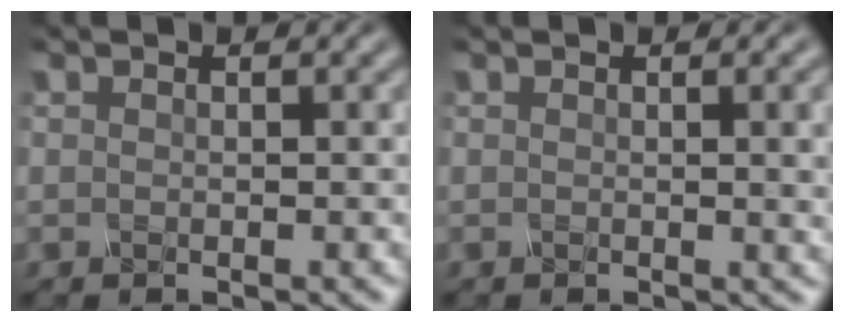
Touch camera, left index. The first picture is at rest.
{"total": 3.4, "force": [0.3, 1.2, 3.2], "torque": [-0.027, 0.005, 0.002]}